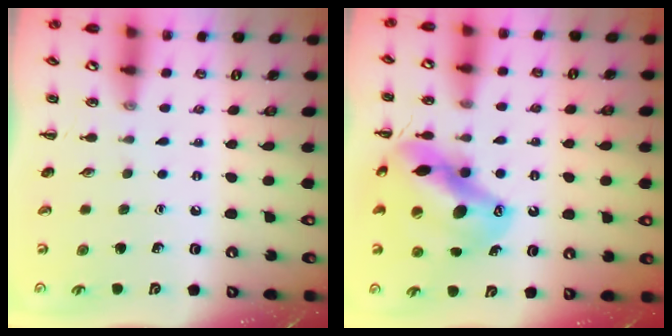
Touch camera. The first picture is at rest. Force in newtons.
{"total": 16.7, "press": 16.0, "slide": 4.6}